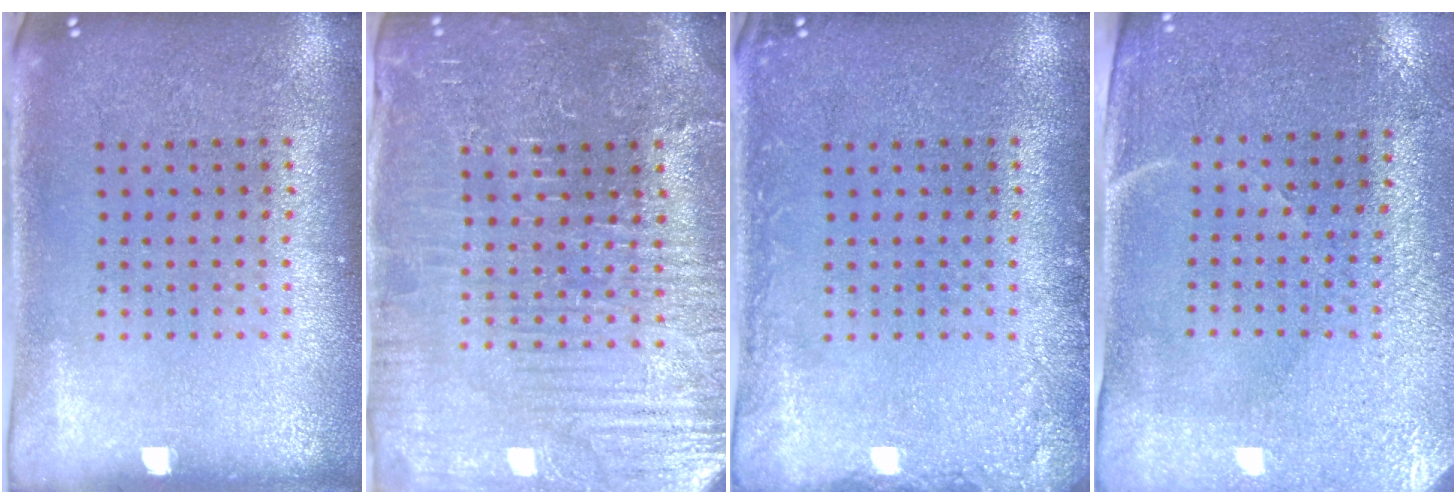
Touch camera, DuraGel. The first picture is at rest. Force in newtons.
{"total": 4.4, "press": 4.2, "slide": 1.3}
{"total": 1.6, "press": 1.6, "slide": 0.3}
{"total": 3.0, "press": 2.7, "slide": 1.3}